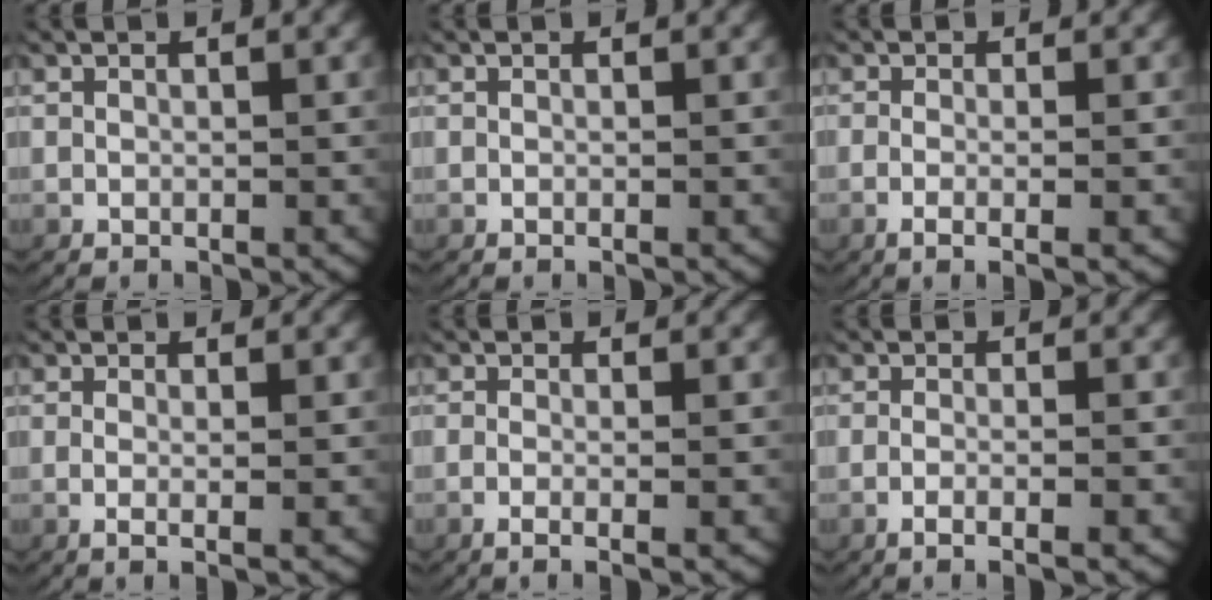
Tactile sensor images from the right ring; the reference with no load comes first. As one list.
[{"total": 0.0}, {"total": 2.8, "force": [-1.0, 0.4, 2.6], "torque": [-0.053, -0.013, -0.012]}, {"total": 1.8, "force": [0.0, 0.1, 1.8], "torque": [-0.044, -0.013, 0.005]}, {"total": 2.2, "force": [-0.8, 0.3, 2.1], "torque": [-0.049, -0.014, -0.008]}, {"total": 2.8, "force": [-1.3, 0.3, 2.5], "torque": [-0.052, -0.008, -0.017]}]